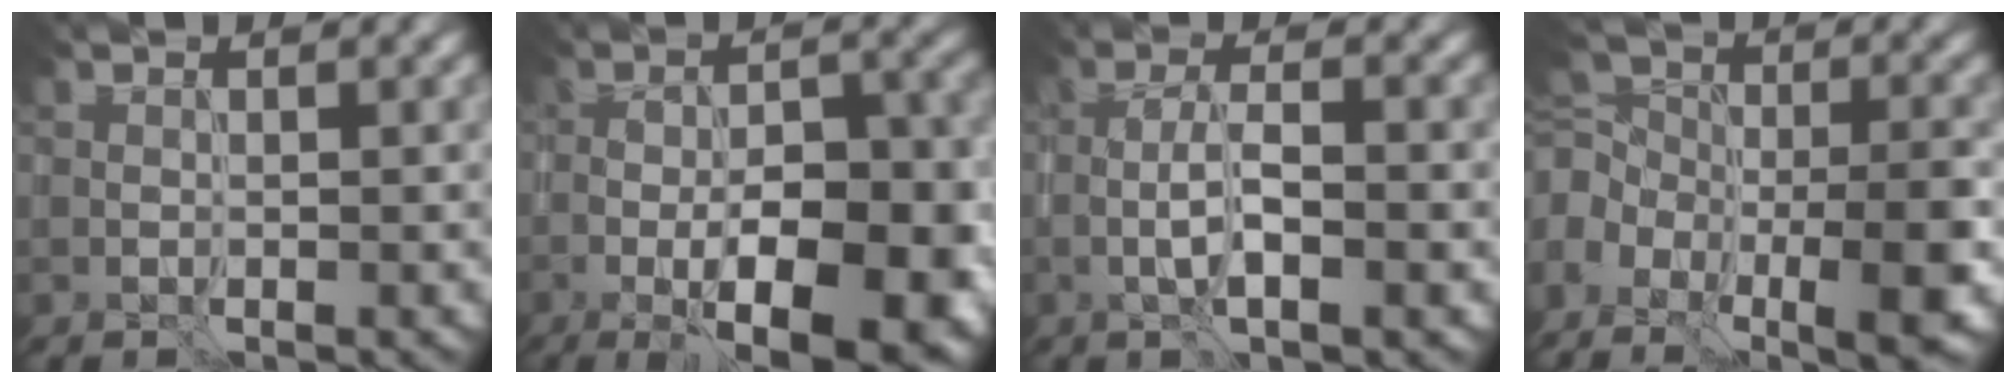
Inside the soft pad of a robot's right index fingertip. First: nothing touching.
{"total": 11.5, "force": [-4.1, 4.5, 9.8], "torque": [-0.126, 0.002, -0.058]}
{"total": 3.5, "force": [-0.7, 0.8, 3.3], "torque": [-0.062, 0.003, -0.015]}
{"total": 11.8, "force": [-5.1, 6.0, 8.7], "torque": [-0.160, 0.005, -0.065]}